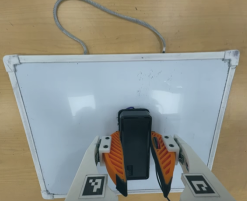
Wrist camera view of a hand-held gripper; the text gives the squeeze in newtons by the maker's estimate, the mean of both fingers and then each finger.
{"total": 11.5, "left": 11.0, "right": 12.0}